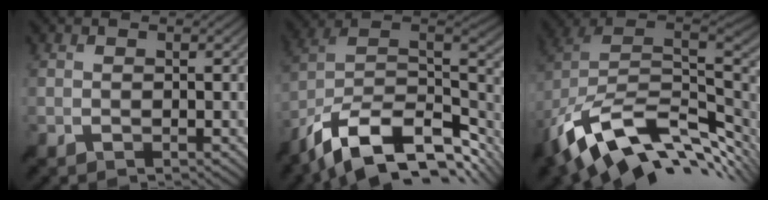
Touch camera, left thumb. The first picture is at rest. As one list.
[{"total": 16.3, "force": [-9.6, 7.8, 10.7], "torque": [-0.250, -0.019, -0.153]}, {"total": 15.5, "force": [-4.3, 9.4, 11.5], "torque": [-0.243, -0.025, -0.062]}]